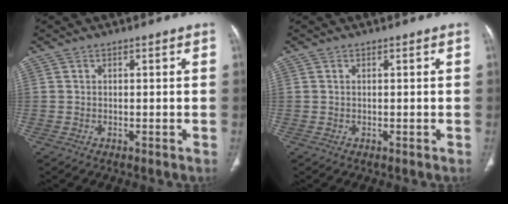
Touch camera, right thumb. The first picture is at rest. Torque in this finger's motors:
{"motor_torque": [-0.09, 0.25, -0.04, 0.10, -0.04]}